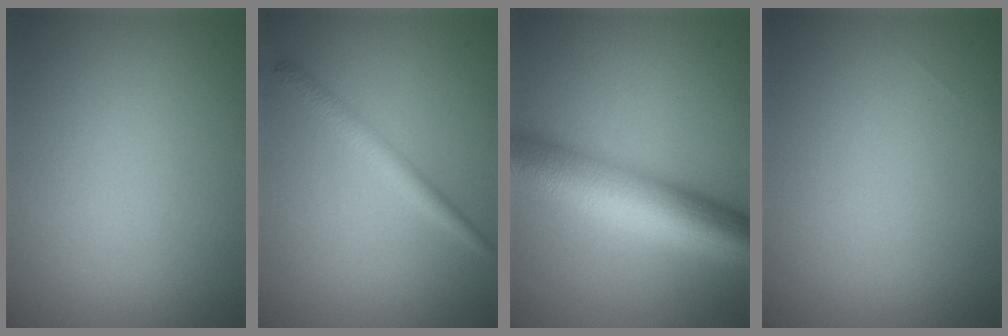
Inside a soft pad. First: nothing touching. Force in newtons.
{"total": 2.2, "press": 2.2, "slide": 0.0}
{"total": 10.7, "press": 10.7, "slide": 0.2}
{"total": 0.0}